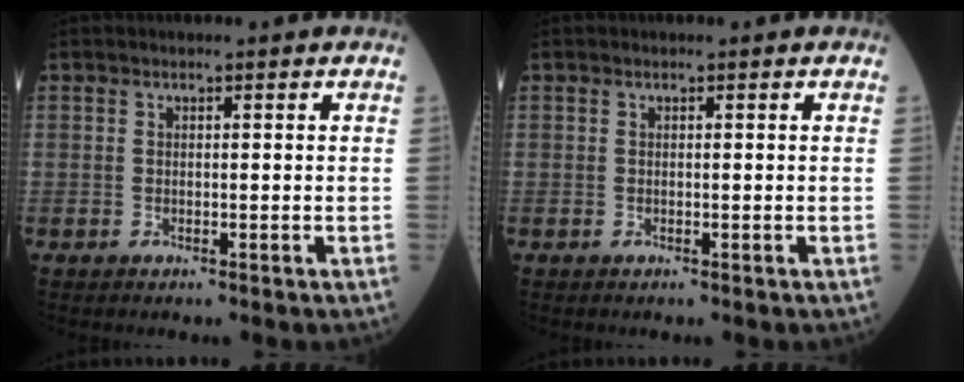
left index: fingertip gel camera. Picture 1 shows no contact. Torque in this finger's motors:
{"motor_torque": [-0.01, 0.00, 0.00, 0.00]}